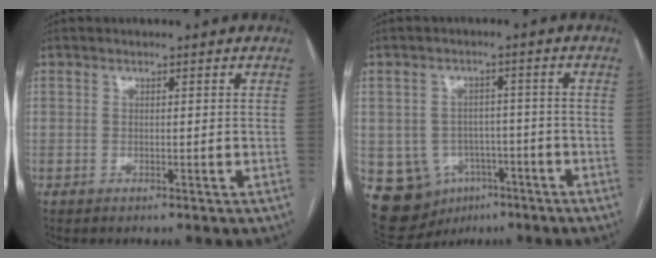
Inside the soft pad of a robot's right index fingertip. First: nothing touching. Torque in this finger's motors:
{"motor_torque": [-0.05, -0.13, -0.42, -0.21]}